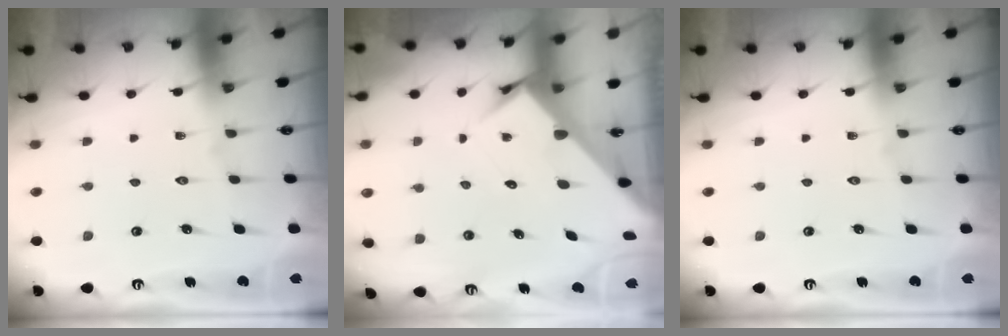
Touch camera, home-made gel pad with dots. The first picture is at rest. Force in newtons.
{"total": 3.9, "press": 3.9, "slide": 0.3}
{"total": 0.0}